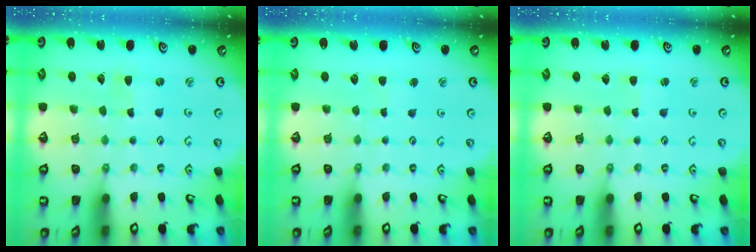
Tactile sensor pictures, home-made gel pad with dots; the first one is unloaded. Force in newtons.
{"total": 1.3, "press": 1.3, "slide": 0.2}
{"total": 1.8, "press": 1.8, "slide": 0.3}